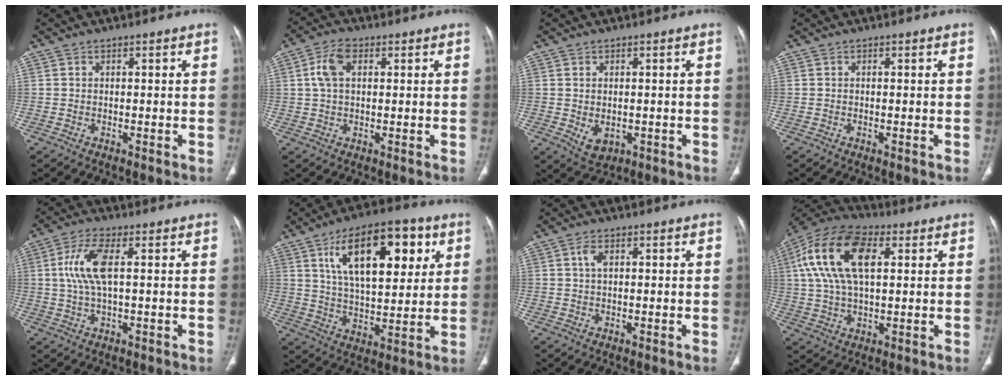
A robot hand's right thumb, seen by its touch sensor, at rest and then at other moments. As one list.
[{"total": 5.8, "force": [1.6, 3.5, 4.4], "torque": [-0.092, 0.013, 0.032]}, {"total": 3.8, "force": [-0.6, 2.6, 2.7], "torque": [-0.036, -0.002, 0.008]}, {"total": 0.0}, {"total": 8.2, "force": [1.4, 2.9, 7.5], "torque": [-0.178, 0.010, 0.028]}, {"total": 20.0, "force": [8.0, 9.3, 15.9], "torque": [-0.214, -0.019, 0.134]}, {"total": 2.4, "force": [0.8, 1.3, 1.9], "torque": [-0.038, 0.007, 0.017]}, {"total": 18.0, "force": [4.9, 9.3, 14.7], "torque": [-0.288, 0.017, 0.083]}]